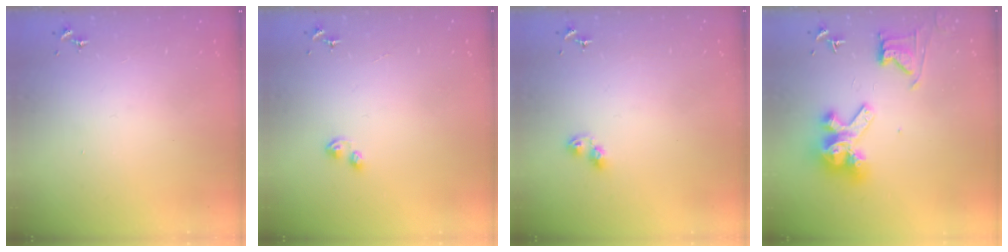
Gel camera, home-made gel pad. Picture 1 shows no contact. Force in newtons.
{"total": 3.3, "press": 3.2, "slide": 0.5}
{"total": 5.5, "press": 5.5, "slide": 0.5}
{"total": 14.2, "press": 14.1, "slide": 1.7}